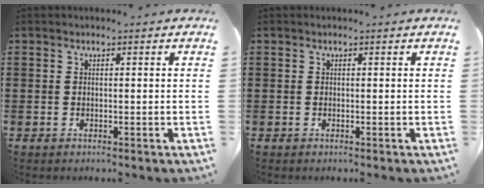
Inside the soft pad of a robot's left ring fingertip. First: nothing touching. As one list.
[{"total": 0.0}]